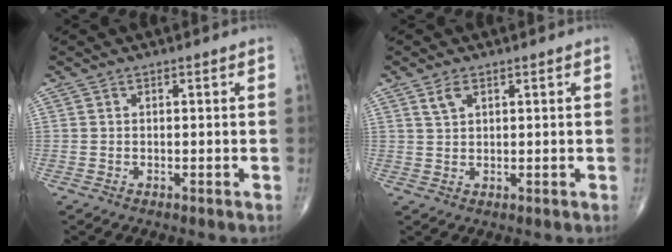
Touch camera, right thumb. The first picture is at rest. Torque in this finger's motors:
{"motor_torque": [-0.36, 0.30, 0.20, 0.08, 0.02]}